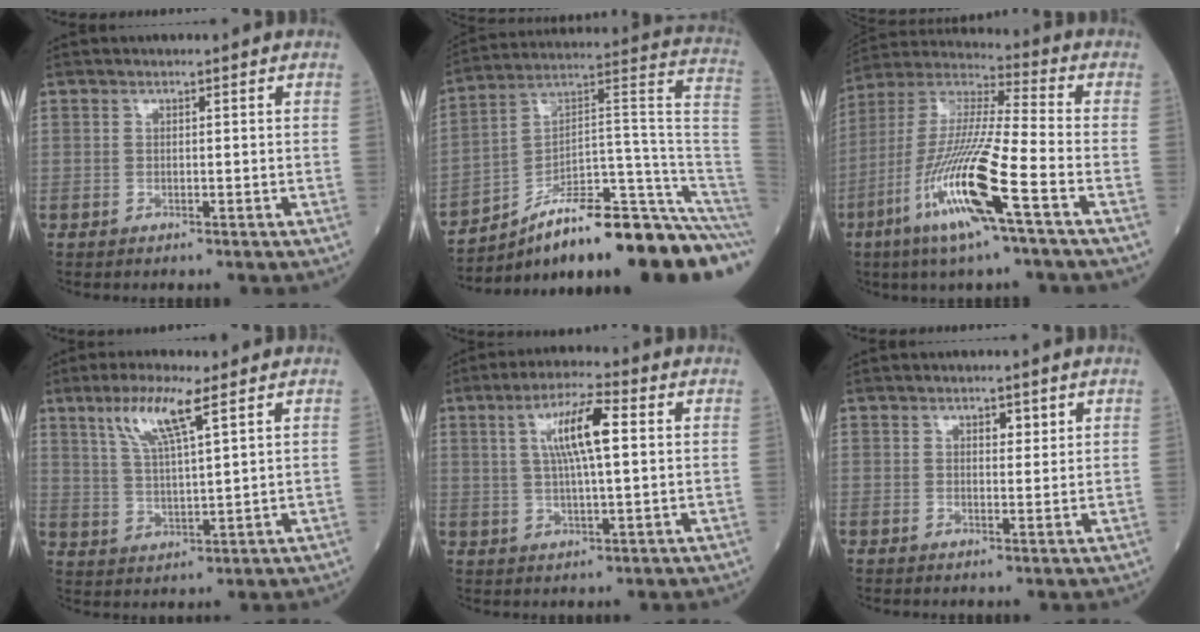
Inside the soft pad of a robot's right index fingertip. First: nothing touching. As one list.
[{"total": 22.3, "force": [-15.0, 2.0, 16.4], "torque": [-0.150, 0.060, -0.233]}, {"total": 17.3, "force": [-7.5, 0.5, 15.6], "torque": [-0.329, -0.025, -0.147]}, {"total": 8.2, "force": [4.7, 0.6, 6.6], "torque": [-0.136, 0.001, 0.094]}, {"total": 8.8, "force": [2.3, 1.2, 8.4], "torque": [-0.158, 0.012, 0.040]}, {"total": 1.9, "force": [1.2, 0.8, 1.2], "torque": [-0.015, -0.001, 0.017]}]